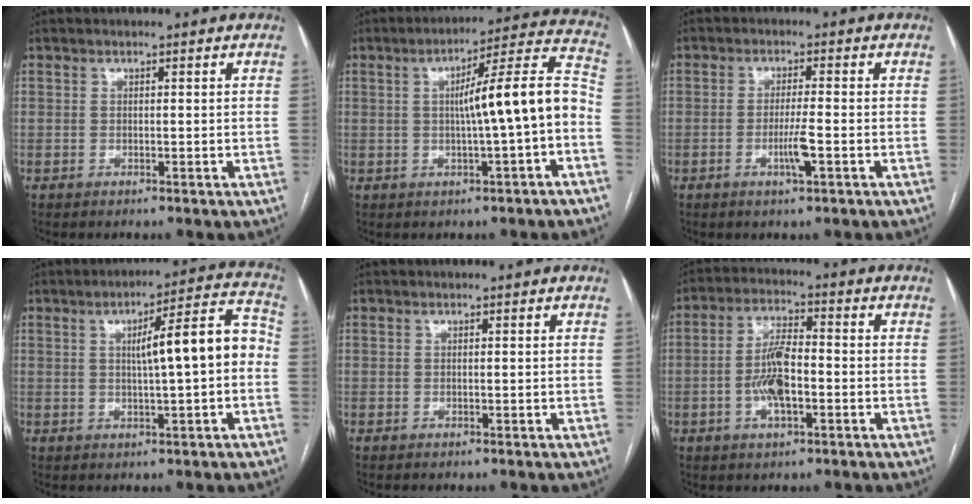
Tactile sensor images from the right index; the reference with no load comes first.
{"total": 12.2, "force": [-1.3, 0.1, 12.1], "torque": [-0.174, 0.030, -0.019]}
{"total": 3.9, "force": [-1.4, 0.0, 3.7], "torque": [-0.071, -0.005, -0.026]}
{"total": 10.3, "force": [0.1, 1.3, 10.2], "torque": [-0.140, 0.033, 0.002]}
{"total": 0.0}
{"total": 7.6, "force": [-1.7, 2.4, 7.0], "torque": [-0.143, 0.008, -0.033]}